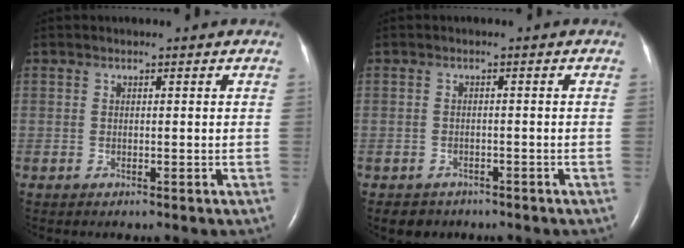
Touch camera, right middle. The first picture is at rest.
{"total": 3.0, "force": [-2.2, 2.0, -0.1], "torque": [-0.011, 0.006, -0.031]}